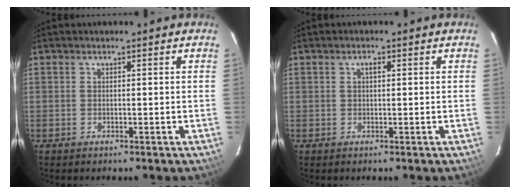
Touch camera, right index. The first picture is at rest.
{"total": 1.1, "force": [0.3, 0.5, 0.9], "torque": [-0.016, 0.006, 0.004]}